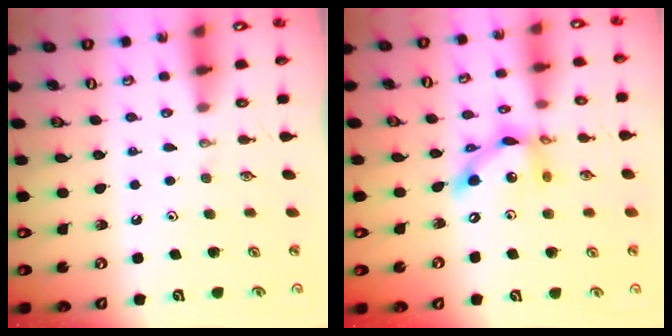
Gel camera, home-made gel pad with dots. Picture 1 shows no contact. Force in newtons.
{"total": 12.5, "press": 12.5, "slide": 0.6}